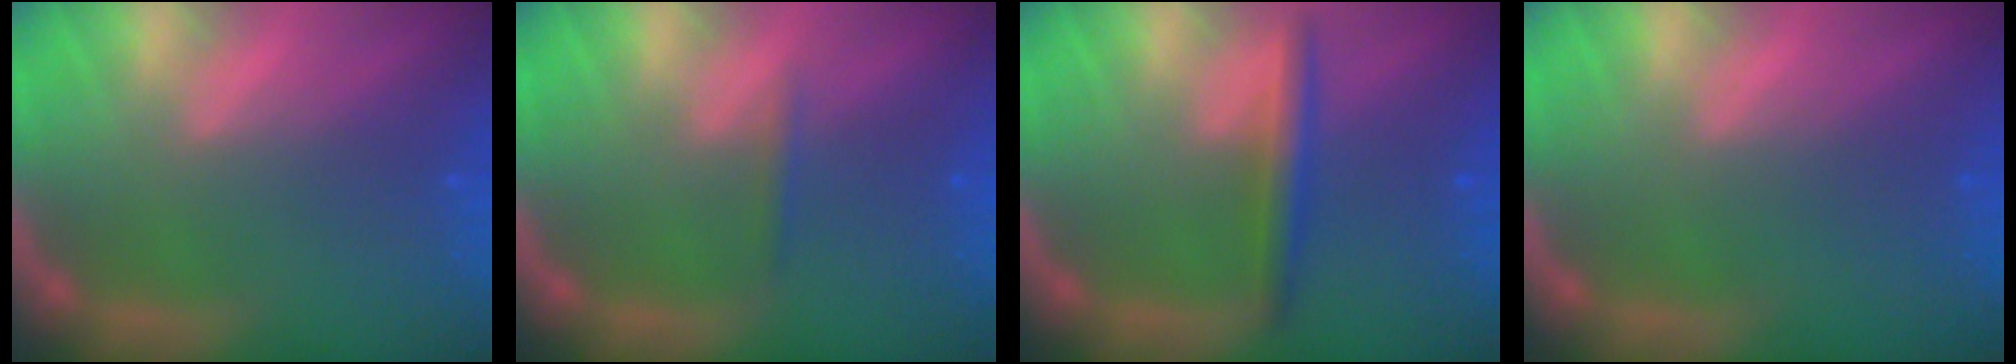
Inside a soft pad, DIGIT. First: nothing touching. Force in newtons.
{"total": 0.9}
{"total": 3.0}
{"total": 0.0}